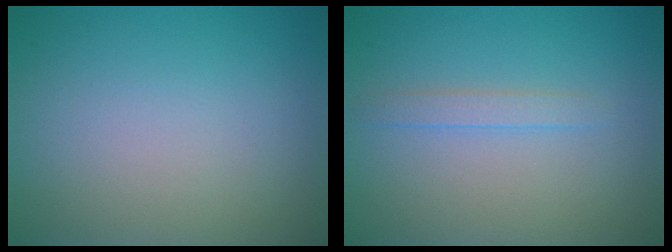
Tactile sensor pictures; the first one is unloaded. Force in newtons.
{"total": 1.2, "press": 1.2, "slide": 0.2}